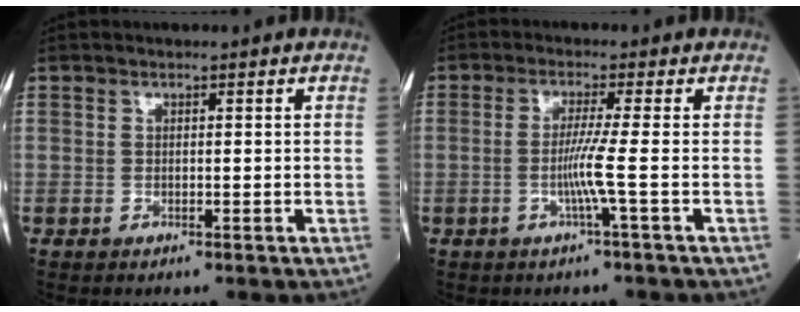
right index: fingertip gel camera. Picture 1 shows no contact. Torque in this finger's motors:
{"motor_torque": [0.62, -0.08, 0.34, 0.09]}